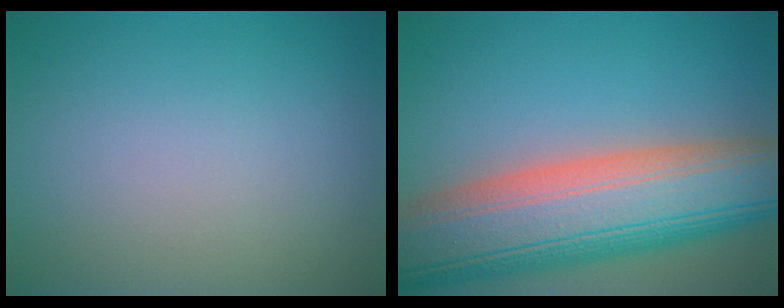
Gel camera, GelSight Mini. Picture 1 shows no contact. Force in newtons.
{"total": 14.2, "press": 14.1, "slide": 1.0}